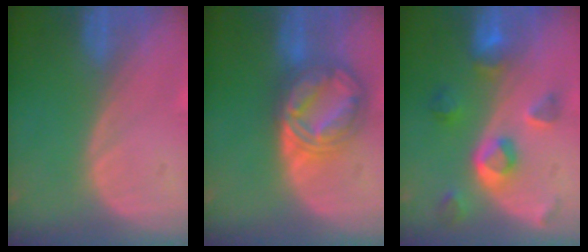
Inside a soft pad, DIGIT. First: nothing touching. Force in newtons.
{"total": 8.9, "press": 8.8, "slide": 0.8}
{"total": 7.7, "press": 6.8, "slide": 3.5}